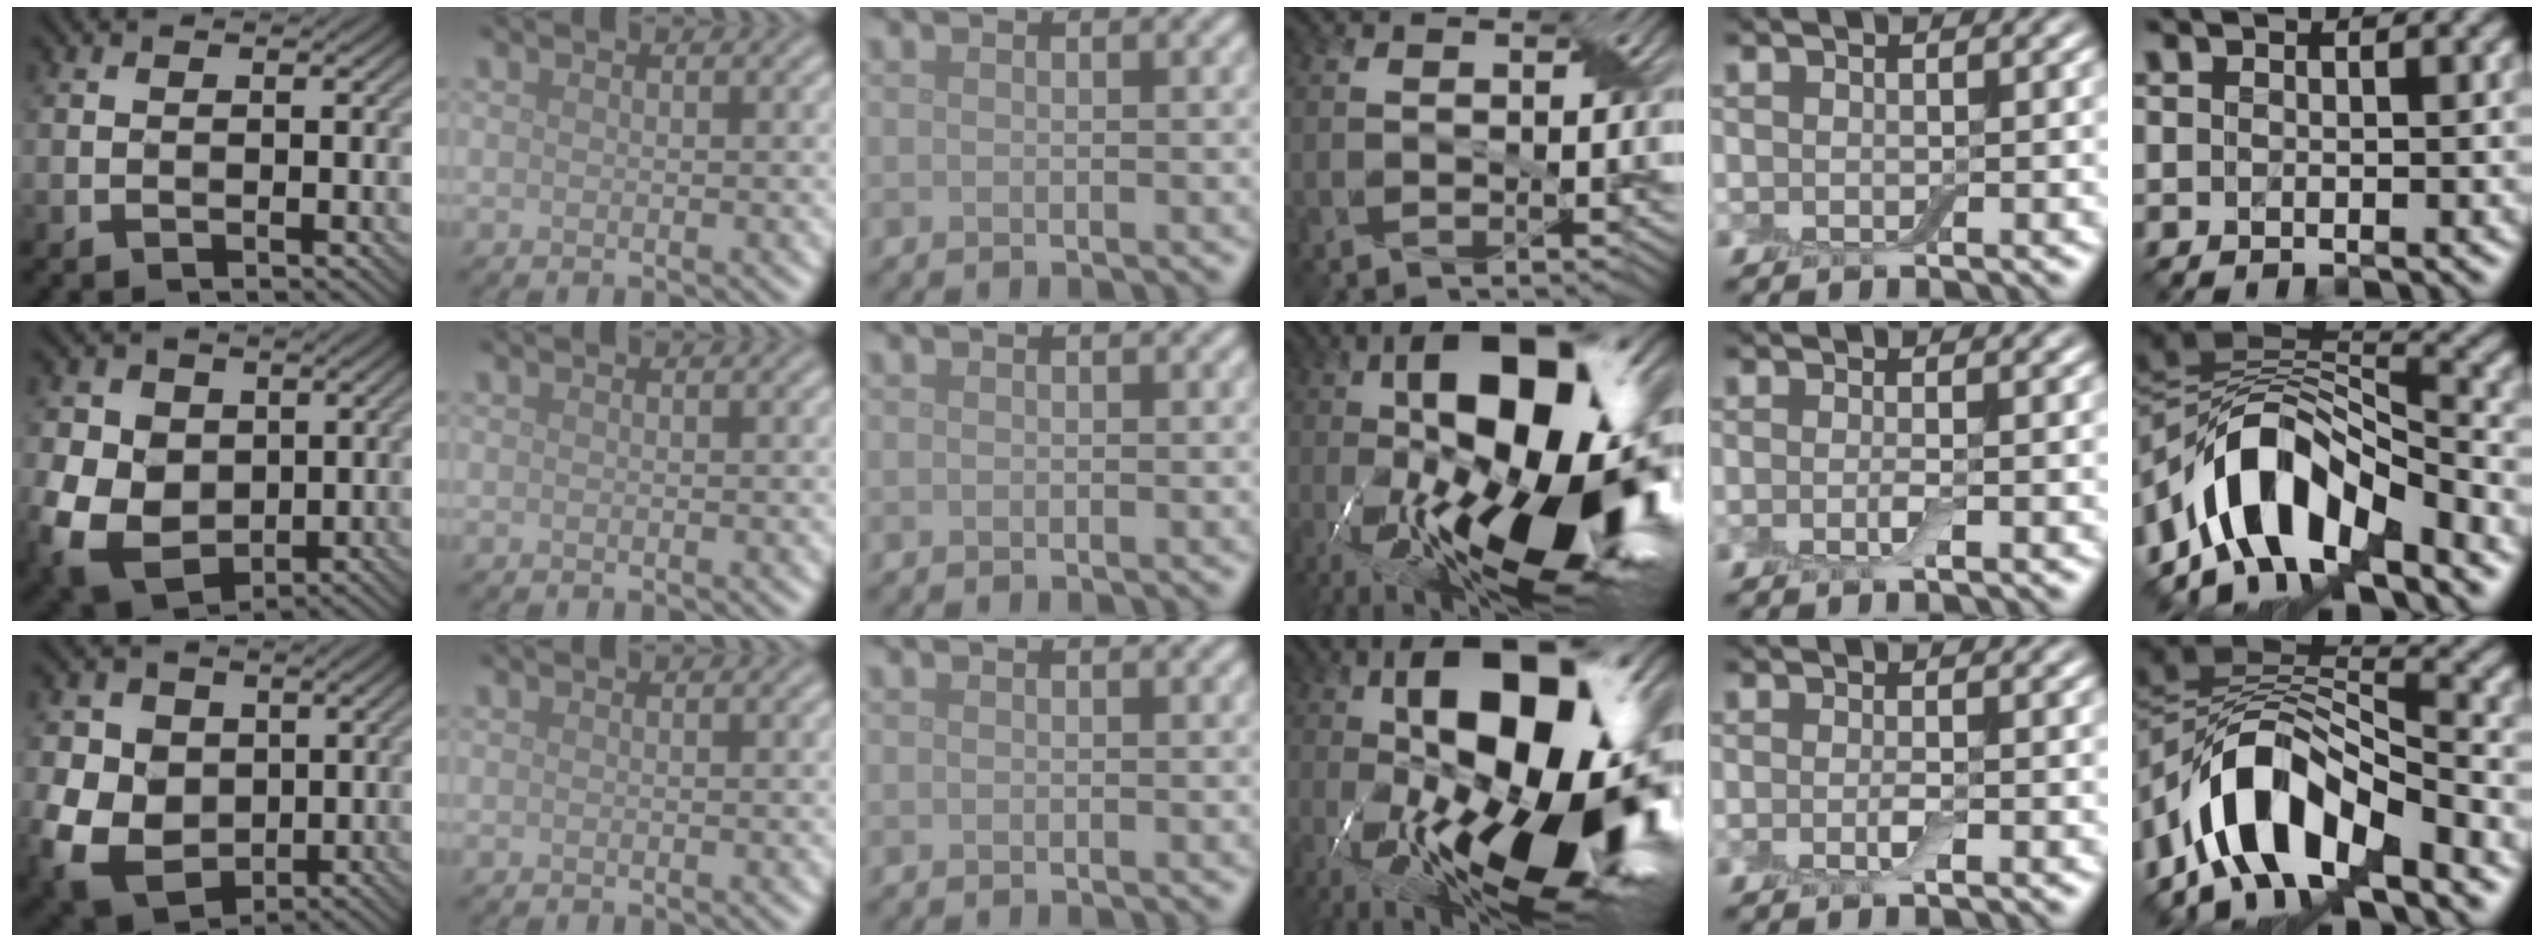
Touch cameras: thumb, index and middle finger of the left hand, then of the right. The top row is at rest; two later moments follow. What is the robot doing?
{"motion": "wrap", "object": "adhesive wrap"}